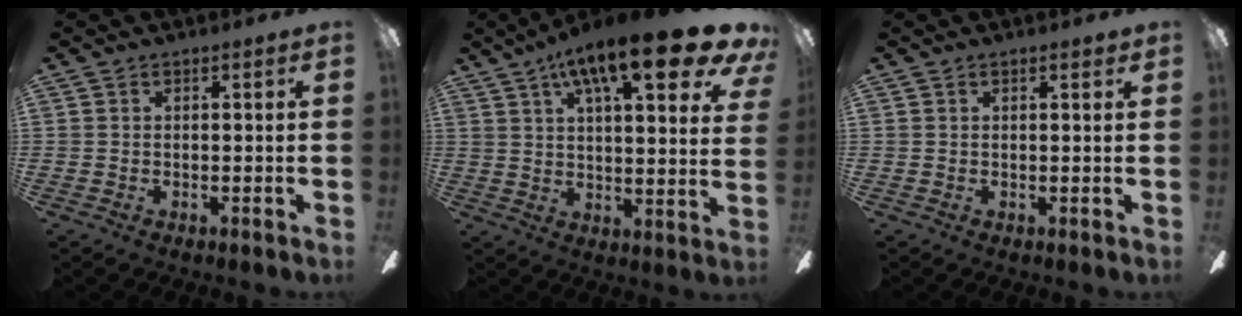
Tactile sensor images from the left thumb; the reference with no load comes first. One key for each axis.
{"total": 22.4, "fx": 12.9, "fy": 6.2, "fz": 17.3, "tx": -0.252, "ty": -0.066, "tz": 0.197}
{"total": 1.5, "fx": 0.9, "fy": 0.2, "fz": 1.1, "tx": -0.025, "ty": 0.003, "tz": 0.014}